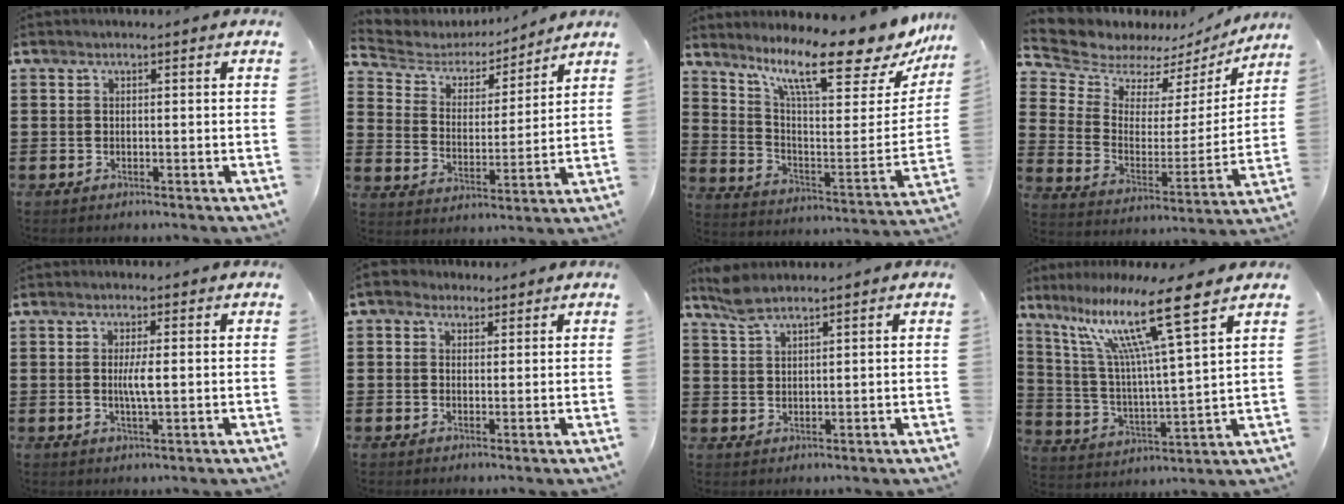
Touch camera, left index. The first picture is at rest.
{"total": 4.2, "force": [3.8, 1.7, 0.7], "torque": [-0.043, -0.023, 0.058]}
{"total": 13.1, "force": [9.8, 2.4, 8.4], "torque": [-0.156, -0.071, 0.158]}
{"total": 7.4, "force": [6.8, 2.7, 0.9], "torque": [-0.061, -0.049, 0.122]}
{"total": 3.4, "force": [0.2, 0.5, 3.4], "torque": [-0.063, -0.003, 0.001]}
{"total": 2.2, "force": [1.4, 1.6, 0.4], "torque": [-0.015, 0.009, 0.025]}
{"total": 3.1, "force": [2.6, 0.6, 1.6], "torque": [-0.037, 0.002, 0.049]}
{"total": 14.0, "force": [9.3, 0.4, 10.4], "torque": [-0.220, -0.045, 0.147]}